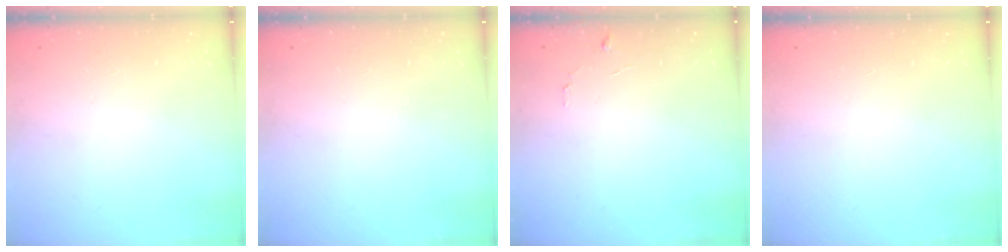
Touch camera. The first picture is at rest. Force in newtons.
{"total": 0.0}
{"total": 4.3, "press": 4.3, "slide": 0.3}
{"total": 0.0}